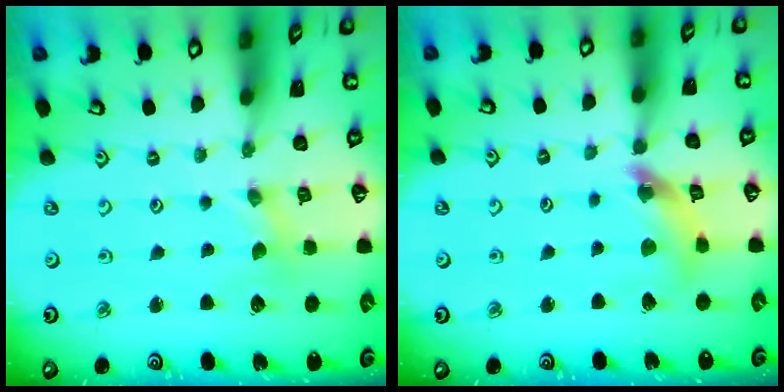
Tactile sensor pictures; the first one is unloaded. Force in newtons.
{"total": 10.6, "press": 10.5, "slide": 1.3}